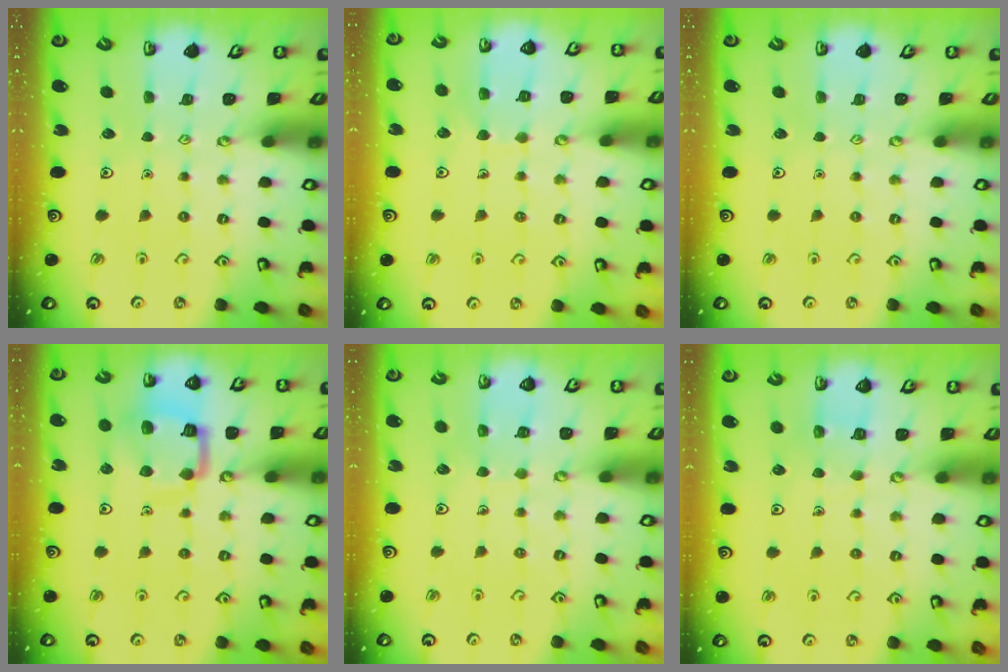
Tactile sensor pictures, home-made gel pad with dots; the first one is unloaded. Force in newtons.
{"total": 6.3, "press": 6.3, "slide": 0.6}
{"total": 0.0}
{"total": 13.7, "press": 13.7, "slide": 1.4}
{"total": 6.5, "press": 6.4, "slide": 0.5}
{"total": 5.4, "press": 5.4, "slide": 0.3}